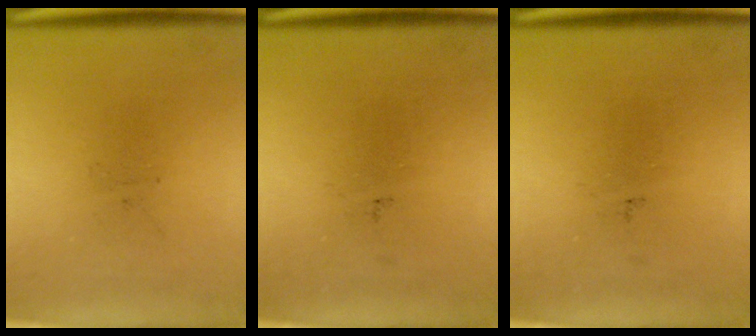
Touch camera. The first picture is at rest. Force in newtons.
{"total": 0.0}
{"total": 0.0}